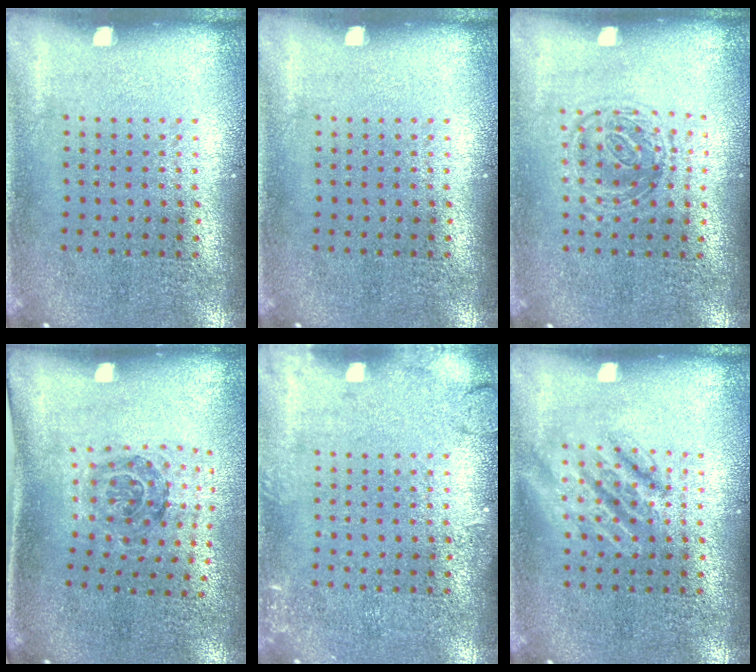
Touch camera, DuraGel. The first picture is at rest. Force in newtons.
{"total": 0.0}
{"total": 1.2, "press": 1.0, "slide": 0.8}
{"total": 1.1, "press": 1.1, "slide": 0.4}
{"total": 1.7, "press": 1.7, "slide": 0.3}
{"total": 2.6, "press": 2.5, "slide": 0.3}